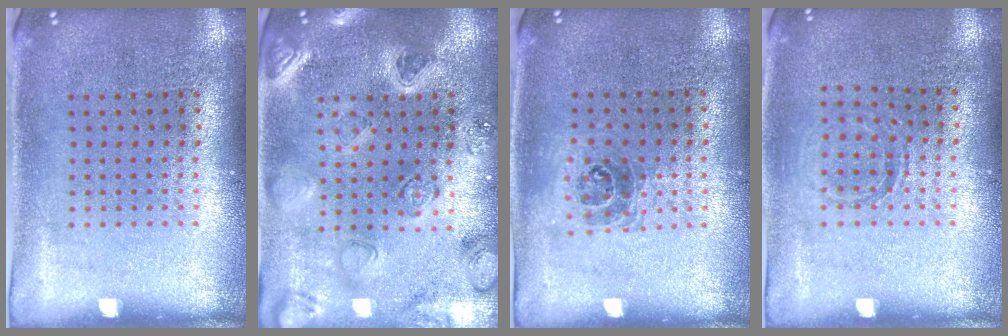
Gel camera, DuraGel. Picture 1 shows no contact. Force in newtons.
{"total": 2.3, "press": 2.3, "slide": 0.2}
{"total": 1.1, "press": 1.0, "slide": 0.5}
{"total": 0.9, "press": 0.9, "slide": 0.2}